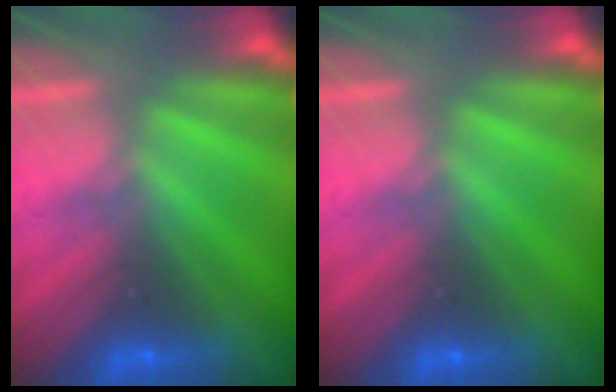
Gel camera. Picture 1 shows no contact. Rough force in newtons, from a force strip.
{"total": 0.0}